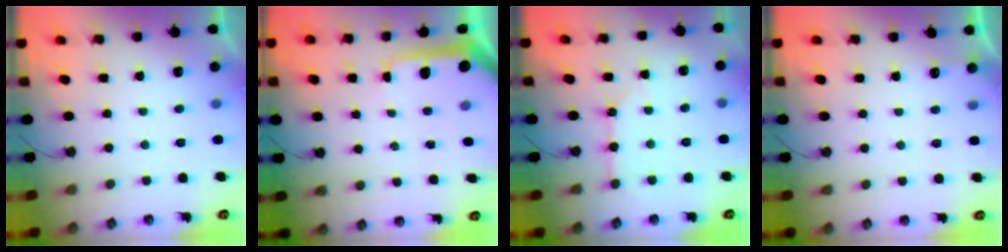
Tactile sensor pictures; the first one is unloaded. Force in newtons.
{"total": 8.2, "press": 8.1, "slide": 0.8}
{"total": 3.3, "press": 3.3, "slide": 0.4}
{"total": 2.9, "press": 2.9, "slide": 0.3}